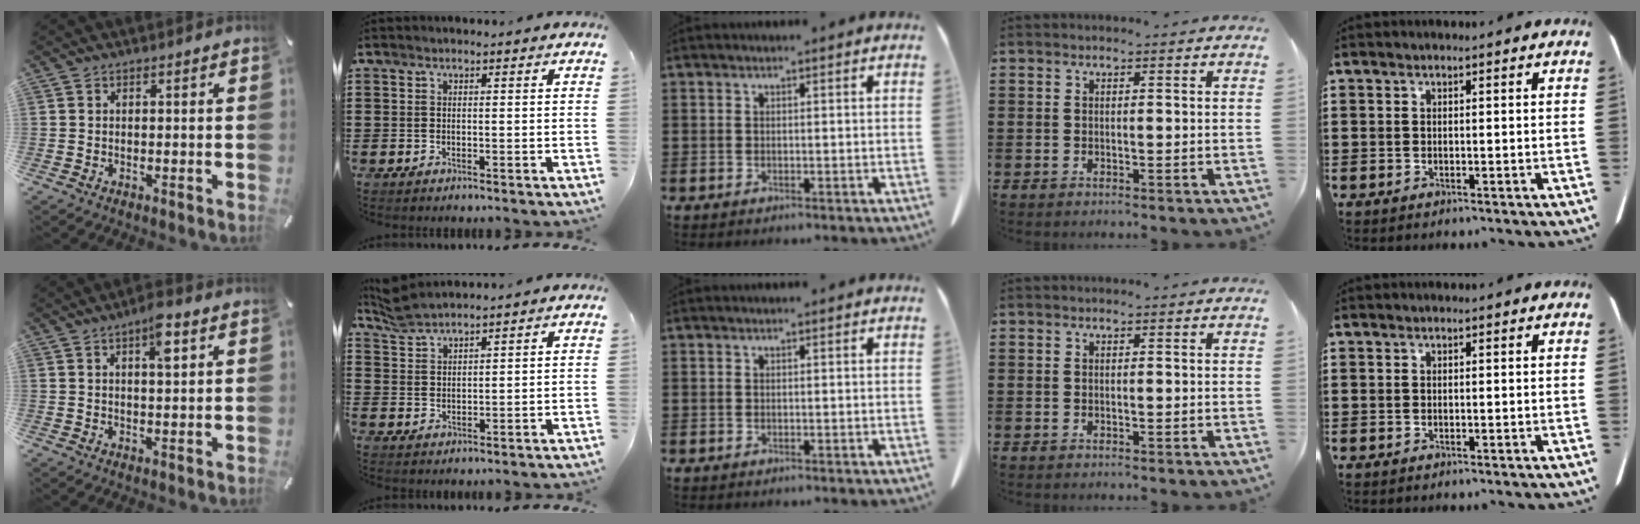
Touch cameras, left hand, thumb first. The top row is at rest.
{"thumb": {"total": 5.5, "force": [2.5, 1.7, 4.5], "torque": [-0.072, -0.005, 0.038]}, "index": {"total": 3.6, "force": [3.5, 0.3, 0.9], "torque": [-0.029, -0.004, 0.067]}}